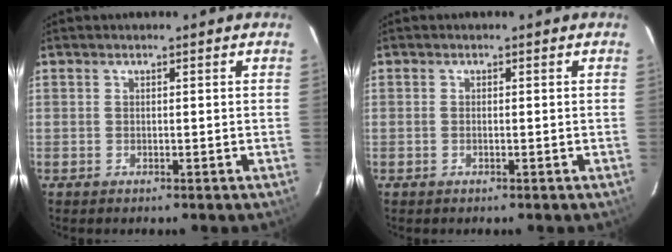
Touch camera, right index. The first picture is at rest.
{"total": 0.5, "force": [-0.1, 0.0, 0.5], "torque": [-0.011, 0.001, -0.004]}